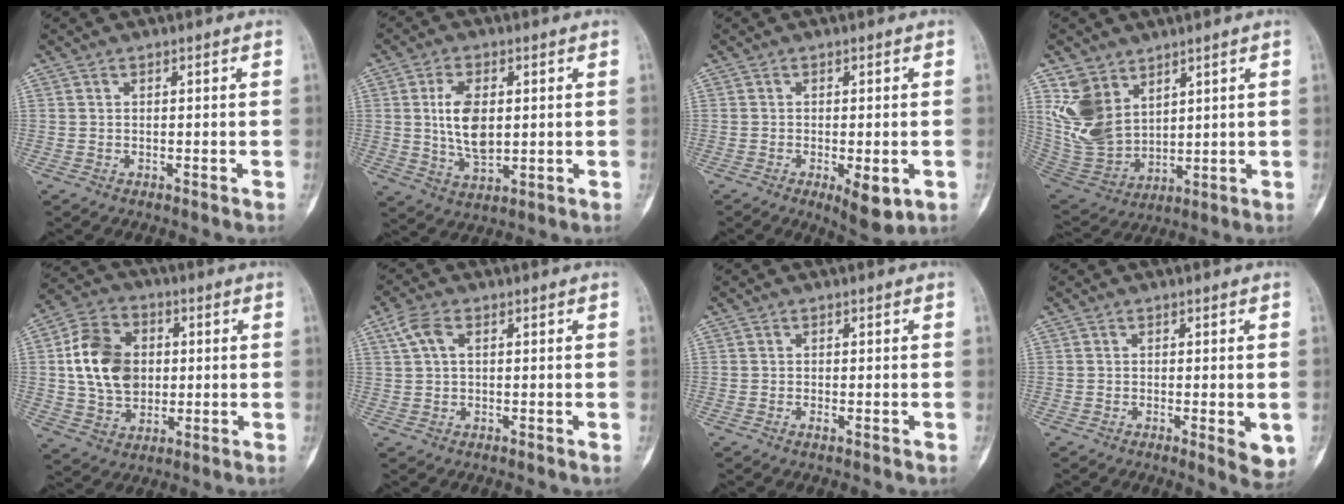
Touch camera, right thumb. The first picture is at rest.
{"total": 9.2, "force": [1.2, 5.0, 7.6], "torque": [-0.139, -0.010, 0.030]}
{"total": 6.3, "force": [-2.1, 2.3, 5.5], "torque": [-0.074, -0.010, -0.022]}
{"total": 12.7, "force": [6.4, 8.5, 6.9], "torque": [-0.120, -0.033, 0.154]}
{"total": 14.5, "force": [1.4, 11.0, 9.4], "torque": [-0.143, 0.007, 0.027]}
{"total": 5.7, "force": [2.0, 3.1, 4.4], "torque": [-0.098, 0.011, 0.041]}
{"total": 0.9, "force": [-0.4, 0.4, 0.8], "torque": [-0.014, -0.001, -0.007]}
{"total": 4.4, "force": [-0.9, 1.3, 4.1], "torque": [-0.050, -0.010, -0.012]}